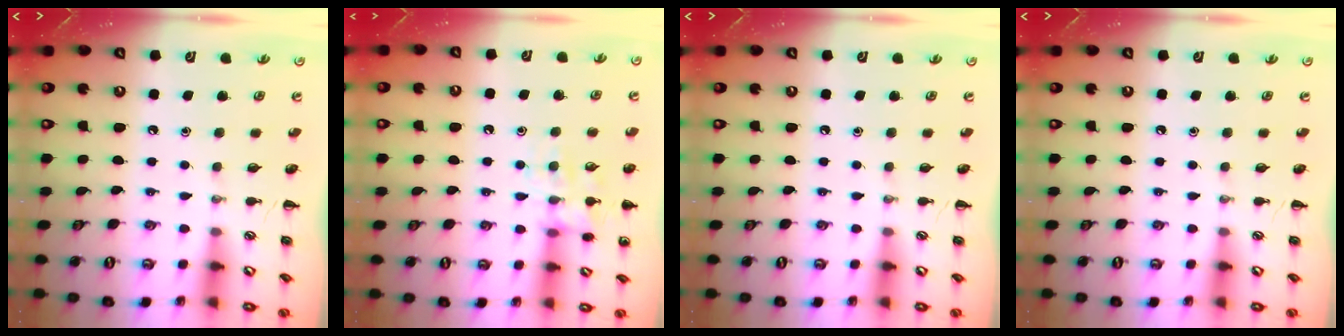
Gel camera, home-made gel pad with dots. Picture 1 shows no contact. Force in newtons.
{"total": 12.7, "press": 12.6, "slide": 1.4}
{"total": 0.0}
{"total": 0.0}